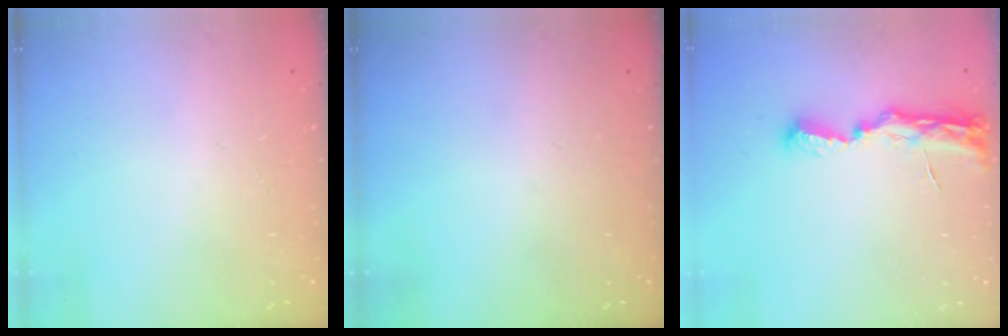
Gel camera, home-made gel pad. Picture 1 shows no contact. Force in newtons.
{"total": 0.0}
{"total": 8.0, "press": 8.0, "slide": 0.7}